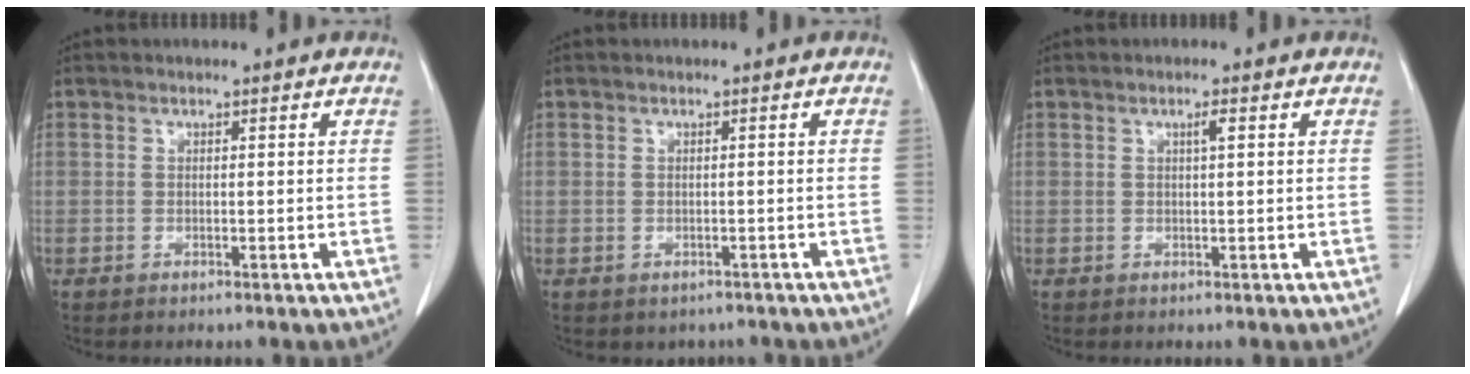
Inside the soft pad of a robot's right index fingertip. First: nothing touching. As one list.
[{"total": 1.7, "force": [-1.2, 1.2, 0.2], "torque": [-0.005, 0.003, -0.012]}, {"total": 1.2, "force": [0.5, -0.1, 1.1], "torque": [-0.021, 0.002, 0.007]}]